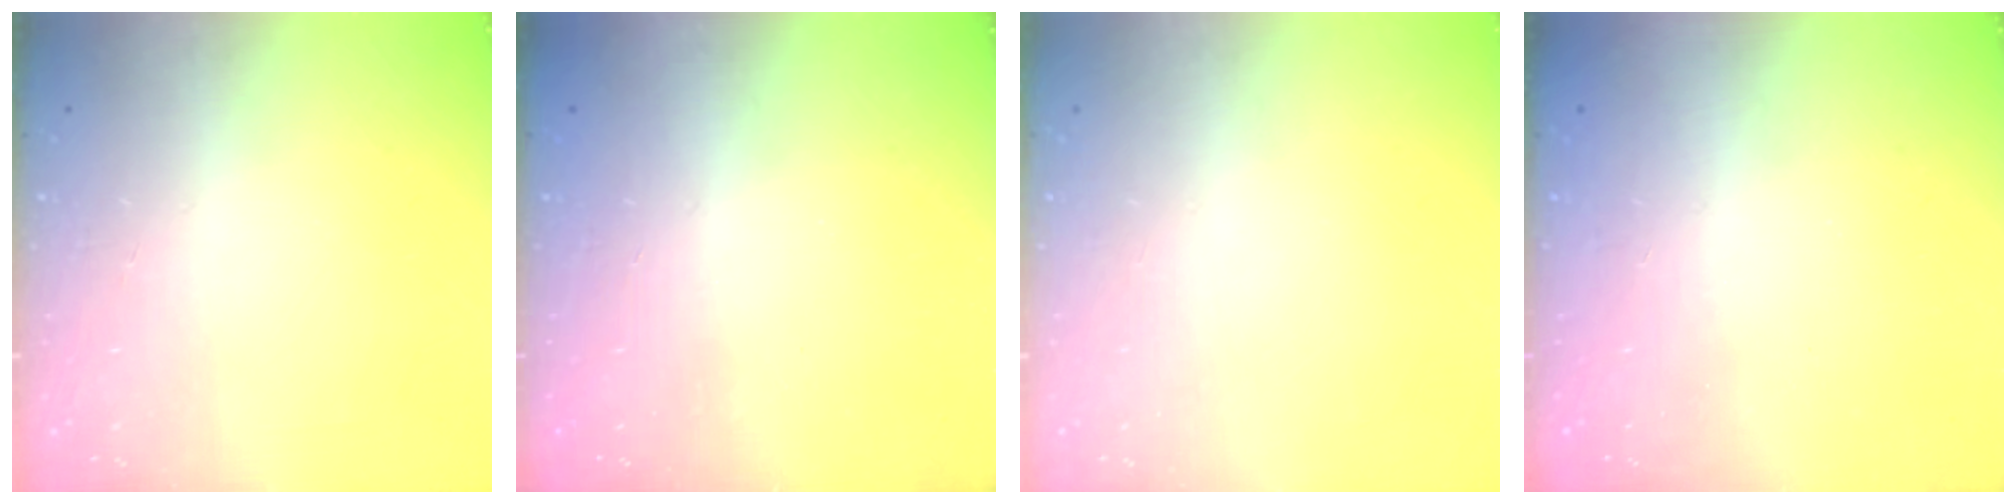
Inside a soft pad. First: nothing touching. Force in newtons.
{"total": 2.4, "press": 2.3, "slide": 0.8}
{"total": 0.0}
{"total": 2.3, "press": 2.1, "slide": 0.8}